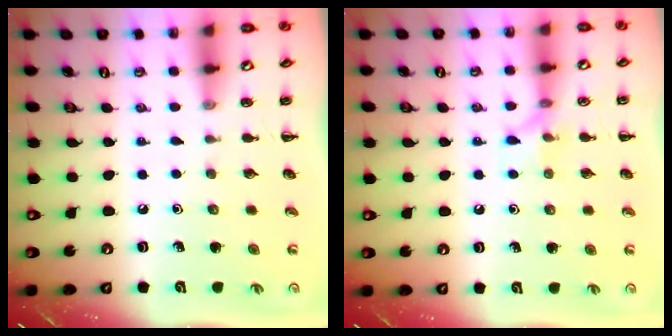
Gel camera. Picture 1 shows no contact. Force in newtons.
{"total": 5.6, "press": 5.5, "slide": 1.1}